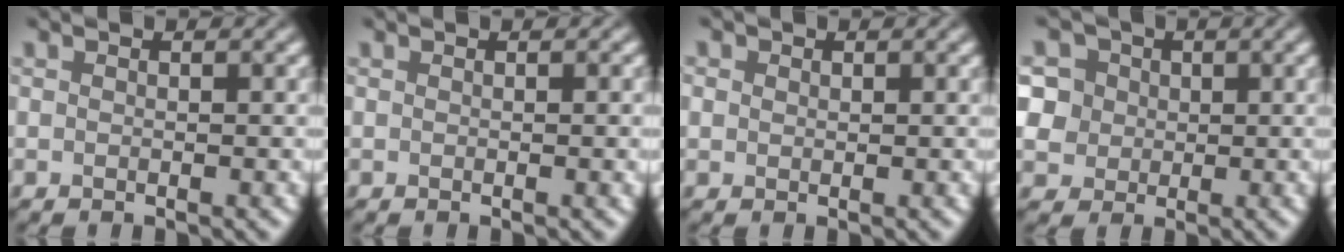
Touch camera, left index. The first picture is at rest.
{"total": 0.9, "force": [0.0, 0.2, 0.9], "torque": [-0.010, 0.000, 0.001]}
{"total": 1.2, "force": [0.5, 1.1, 0.4], "torque": [-0.004, 0.001, 0.002]}
{"total": 7.3, "force": [2.8, 6.1, 2.9], "torque": [-0.054, 0.025, 0.022]}